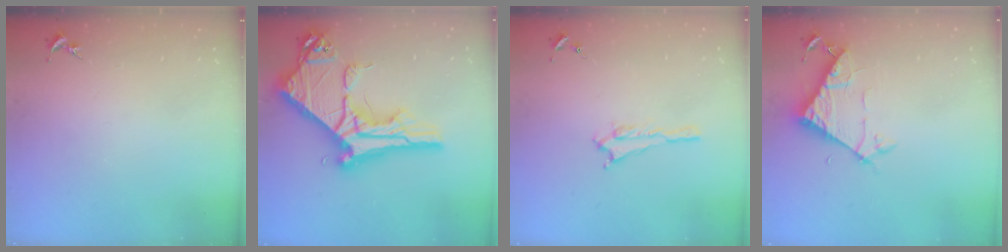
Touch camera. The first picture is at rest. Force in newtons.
{"total": 14.0, "press": 13.9, "slide": 1.4}
{"total": 1.4, "press": 1.4, "slide": 0.2}
{"total": 7.1, "press": 7.1, "slide": 0.6}